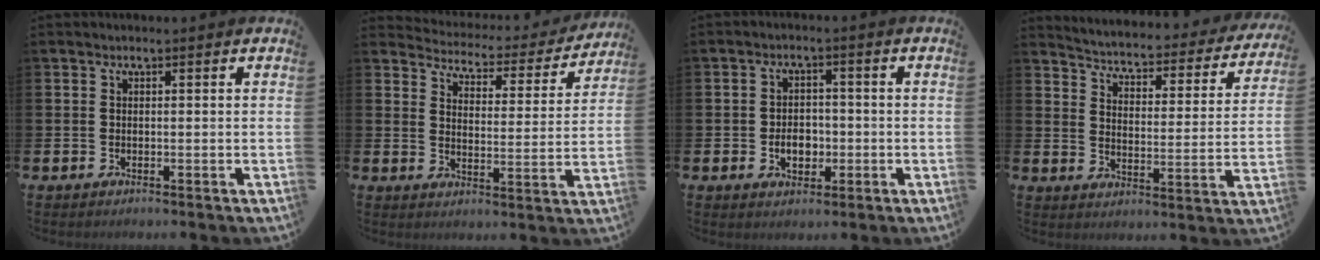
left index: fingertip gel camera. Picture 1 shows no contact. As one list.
[{"total": 4.2, "force": [4.1, 1.0, 0.4], "torque": [-0.030, -0.041, 0.062]}, {"total": 3.7, "force": [-0.8, 2.7, 2.4], "torque": [-0.025, -0.005, -0.023]}, {"total": 3.5, "force": [3.2, 1.1, 0.8], "torque": [-0.043, -0.031, 0.044]}]